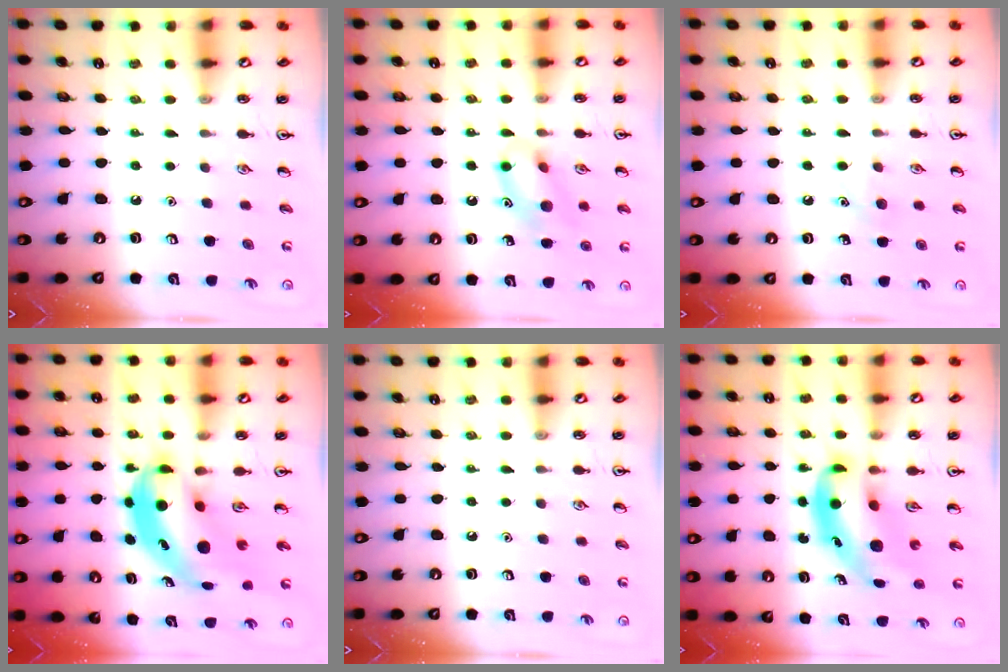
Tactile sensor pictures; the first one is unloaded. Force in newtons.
{"total": 12.0, "press": 11.9, "slide": 0.7}
{"total": 5.8, "press": 5.5, "slide": 1.9}
{"total": 7.8, "press": 7.6, "slide": 1.7}
{"total": 0.0}
{"total": 10.0, "press": 9.6, "slide": 2.9}